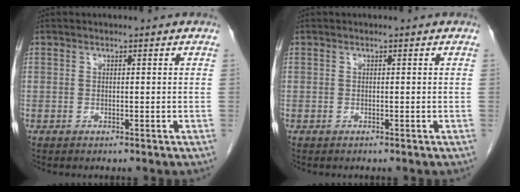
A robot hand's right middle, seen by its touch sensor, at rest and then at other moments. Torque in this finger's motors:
{"motor_torque": [0.27, -0.04, -0.01, 0.00]}